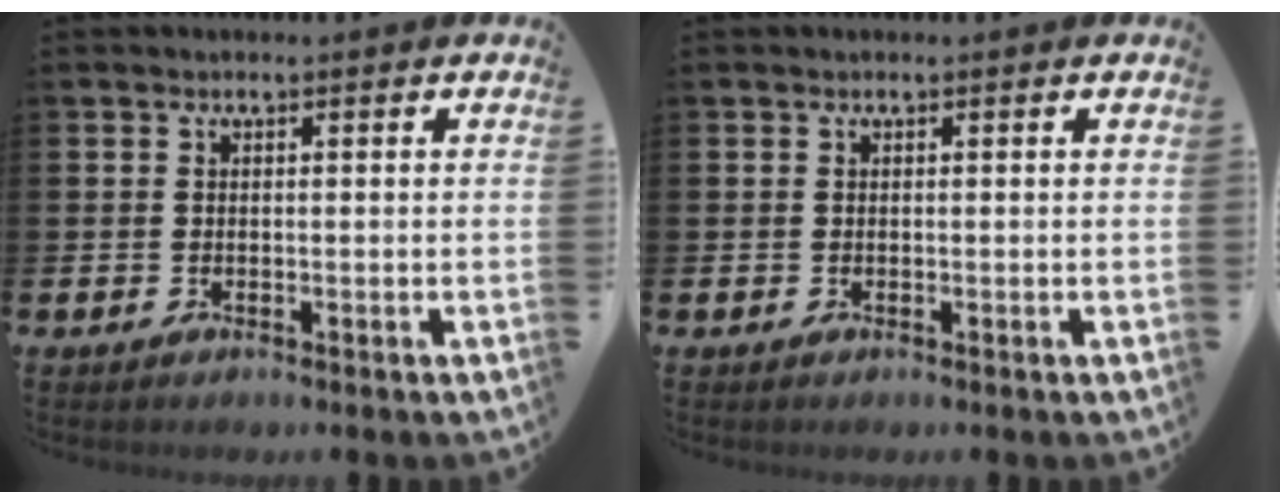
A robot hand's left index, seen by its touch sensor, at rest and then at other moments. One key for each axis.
{"total": 0.0}